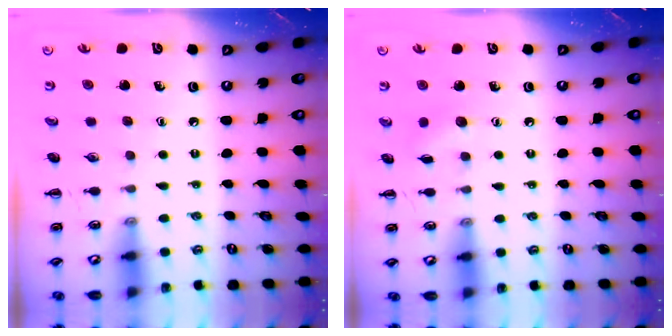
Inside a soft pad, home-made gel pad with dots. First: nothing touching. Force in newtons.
{"total": 5.0, "press": 4.8, "slide": 1.2}